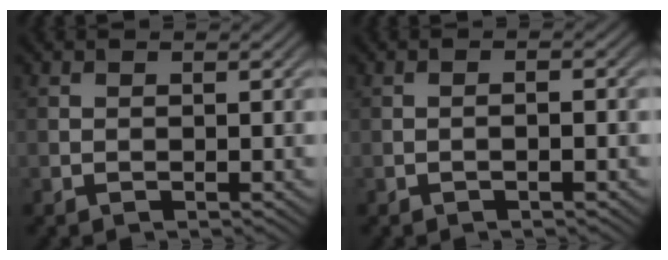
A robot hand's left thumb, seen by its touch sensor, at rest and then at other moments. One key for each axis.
{"total": 1.0, "fx": -0.5, "fy": 0.1, "fz": 0.9, "tx": -0.012, "ty": 0.006, "tz": -0.011}